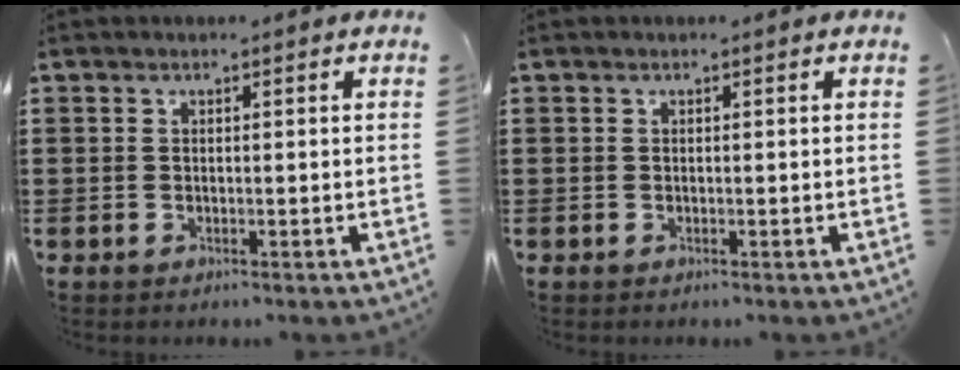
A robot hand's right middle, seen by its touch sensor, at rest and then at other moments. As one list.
[{"total": 0.0}]